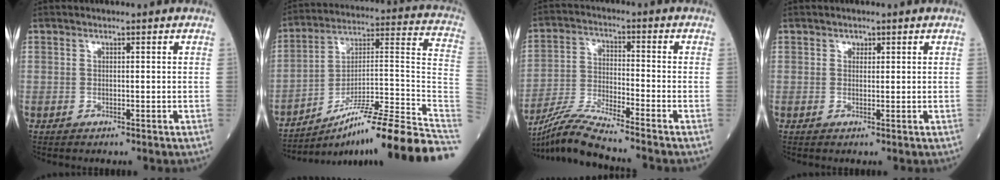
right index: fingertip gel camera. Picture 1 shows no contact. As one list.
[{"total": 25.0, "force": [-18.2, -1.0, 17.1], "torque": [-0.165, 0.018, -0.290]}, {"total": 9.8, "force": [-9.0, -1.5, 3.6], "torque": [-0.076, -0.020, -0.173]}, {"total": 0.9, "force": [0.5, 0.7, 0.3], "torque": [0.000, -0.002, 0.005]}]